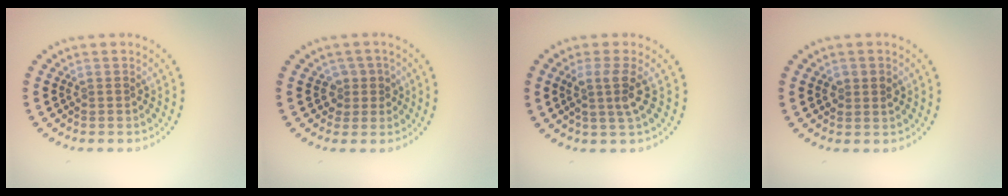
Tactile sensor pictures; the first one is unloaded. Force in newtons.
{"total": 1.8, "press": 1.4, "slide": 1.1}
{"total": 2.5, "press": 1.9, "slide": 1.6}
{"total": 1.5, "press": 1.5, "slide": 0.2}